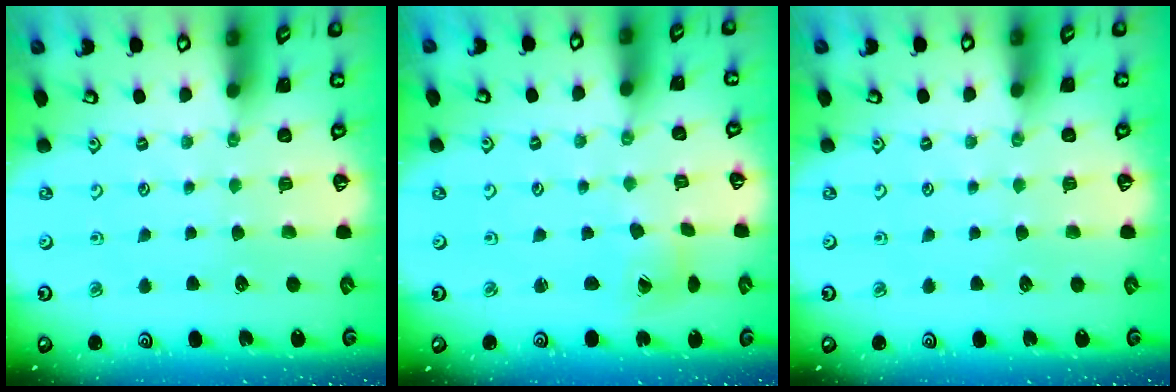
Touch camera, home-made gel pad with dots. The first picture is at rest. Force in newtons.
{"total": 2.5, "press": 2.5, "slide": 0.3}
{"total": 0.0}